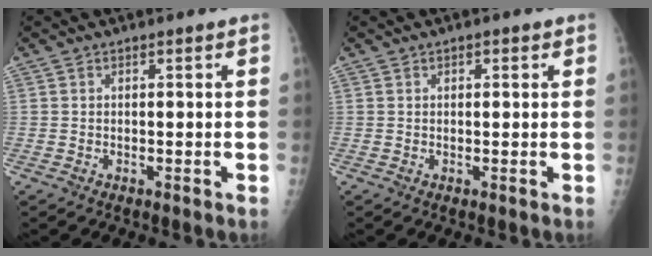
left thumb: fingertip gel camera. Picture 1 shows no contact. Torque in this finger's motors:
{"motor_torque": [-0.17, 0.03, -0.08, -0.09, -0.04]}